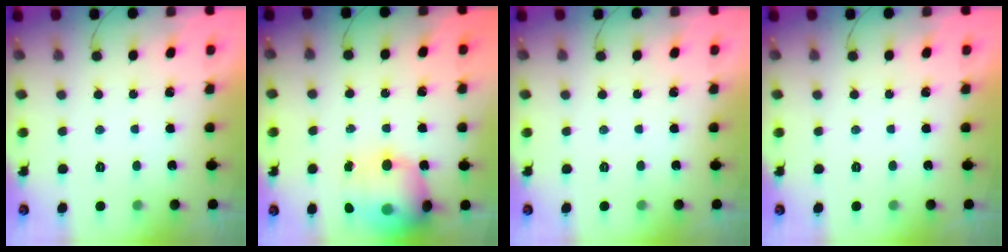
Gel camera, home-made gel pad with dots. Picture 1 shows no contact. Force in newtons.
{"total": 19.6, "press": 19.0, "slide": 4.5}
{"total": 0.0}
{"total": 0.0}